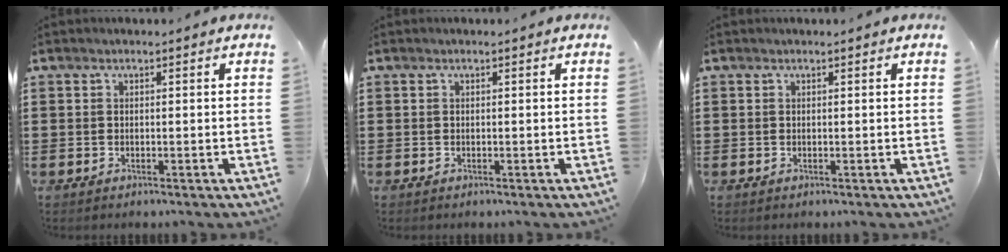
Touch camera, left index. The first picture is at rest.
{"total": 0.0}
{"total": 0.0}